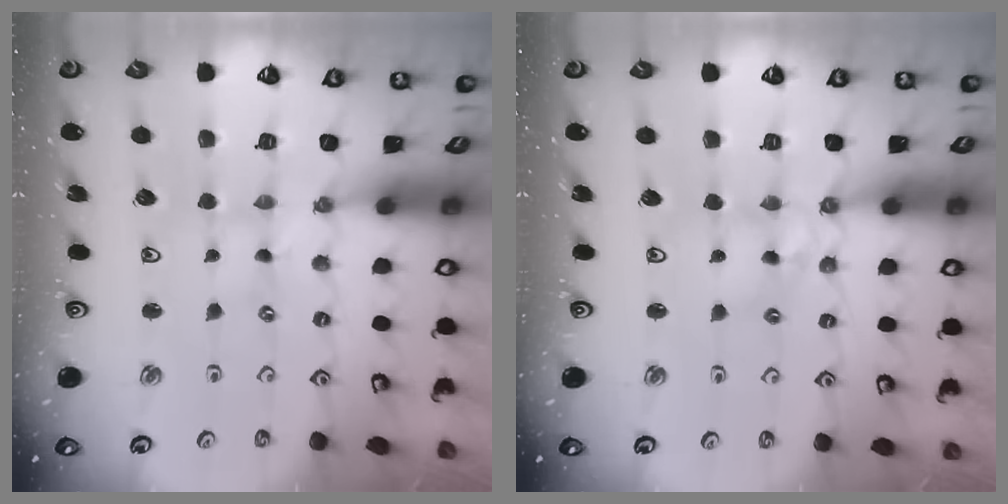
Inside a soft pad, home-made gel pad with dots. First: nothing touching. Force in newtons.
{"total": 7.1, "press": 7.0, "slide": 0.9}